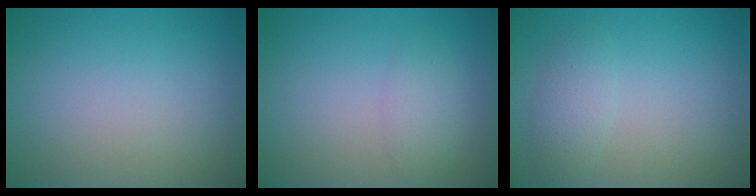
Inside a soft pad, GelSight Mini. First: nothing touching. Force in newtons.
{"total": 1.7, "press": 1.7, "slide": 0.1}
{"total": 2.0, "press": 2.0, "slide": 0.1}